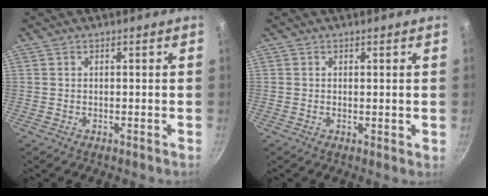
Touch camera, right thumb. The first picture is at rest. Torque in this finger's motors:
{"motor_torque": [-0.43, 0.04, -0.41, 0.15, 0.00]}